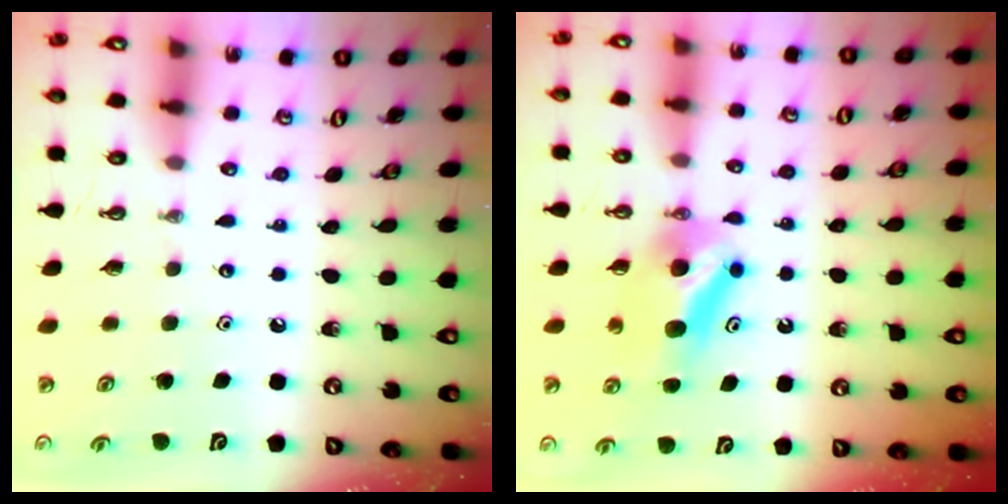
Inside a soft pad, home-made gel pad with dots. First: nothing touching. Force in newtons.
{"total": 7.4, "press": 7.0, "slide": 2.3}